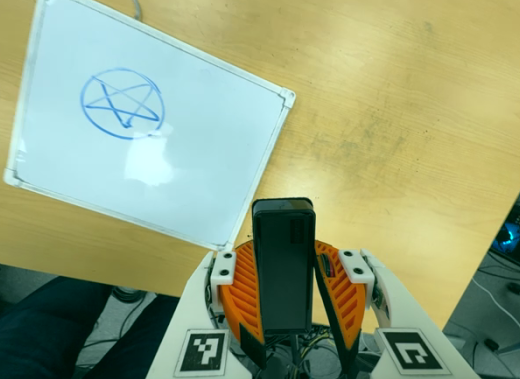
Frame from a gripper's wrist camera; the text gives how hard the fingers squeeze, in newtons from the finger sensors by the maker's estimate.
{"total": 6.5, "left": 5.8, "right": 7.1}